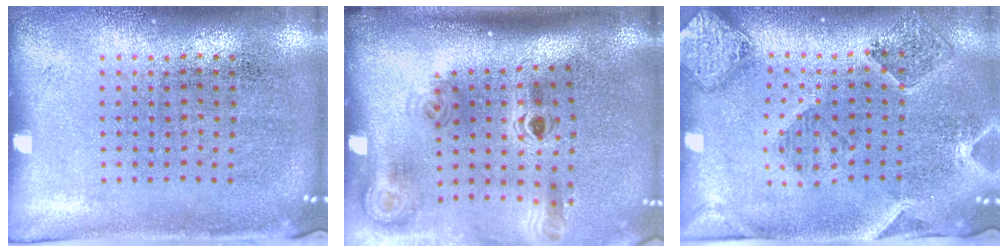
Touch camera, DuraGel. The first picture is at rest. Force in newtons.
{"total": 2.0, "press": 1.3, "slide": 1.5}
{"total": 1.6, "press": 1.5, "slide": 0.4}